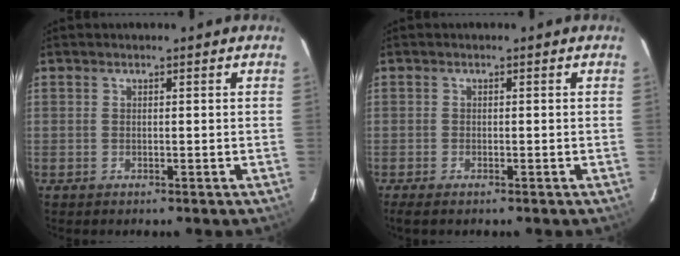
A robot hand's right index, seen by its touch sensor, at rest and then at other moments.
{"total": 2.2, "force": [-1.6, 0.3, 1.4], "torque": [-0.033, -0.006, -0.030]}